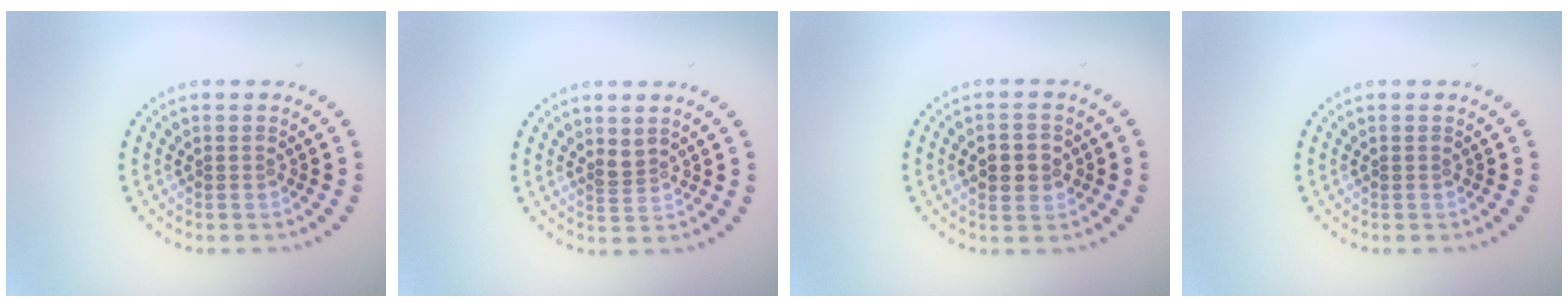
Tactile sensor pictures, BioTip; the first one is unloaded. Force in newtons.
{"total": 1.1, "press": 0.7, "slide": 0.8}
{"total": 2.9, "press": 2.9, "slide": 0.1}
{"total": 0.0}